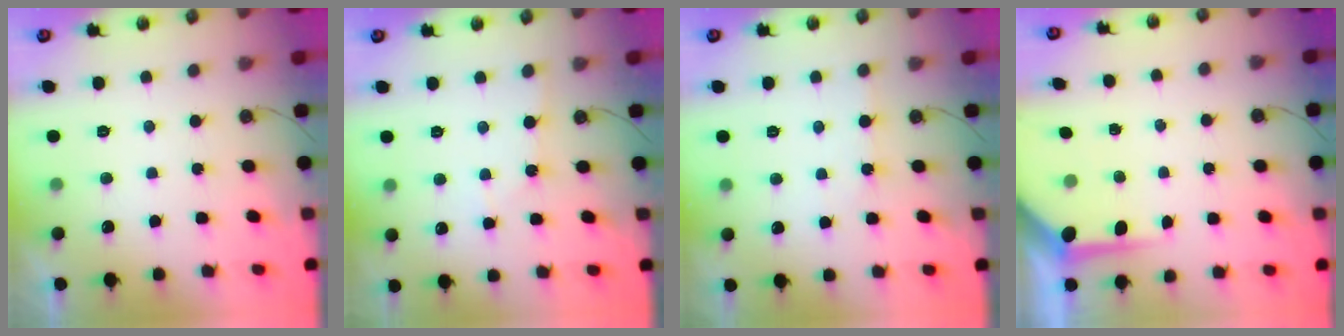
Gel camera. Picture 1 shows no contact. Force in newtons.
{"total": 2.7, "press": 2.7, "slide": 0.3}
{"total": 2.0, "press": 2.0, "slide": 0.3}
{"total": 5.4, "press": 5.4, "slide": 0.2}